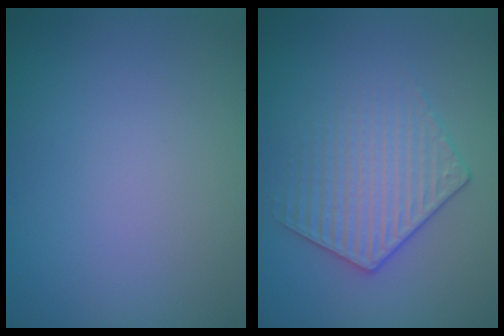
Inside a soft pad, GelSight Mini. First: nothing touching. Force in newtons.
{"total": 3.5, "press": 3.2, "slide": 1.4}